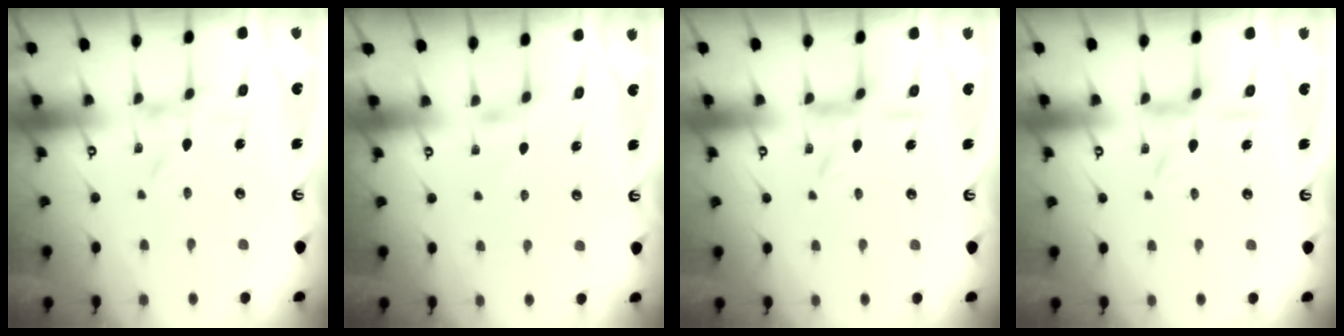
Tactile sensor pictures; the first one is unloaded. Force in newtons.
{"total": 1.6, "press": 1.6, "slide": 0.4}
{"total": 9.0, "press": 9.0, "slide": 0.8}
{"total": 9.0, "press": 9.0, "slide": 0.8}